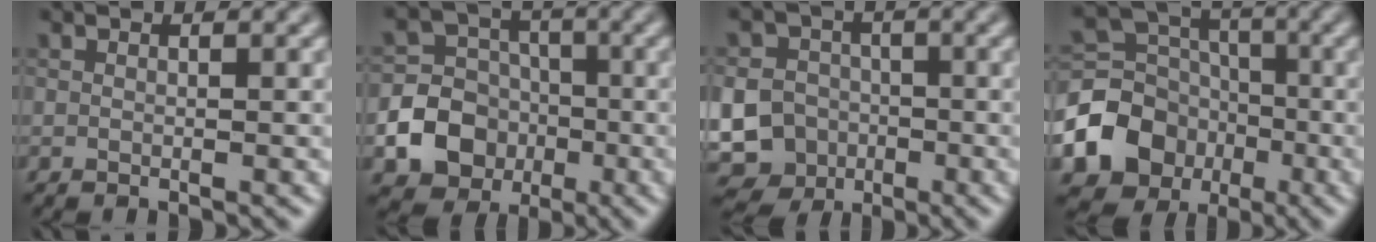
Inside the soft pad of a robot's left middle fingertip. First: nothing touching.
{"total": 9.1, "force": [-3.0, 8.0, 3.0], "torque": [-0.037, -0.012, -0.079]}
{"total": 15.1, "force": [-4.8, 13.8, 4.0], "torque": [-0.113, -0.027, -0.112]}
{"total": 8.9, "force": [-3.4, 7.5, 3.5], "torque": [-0.073, -0.007, -0.071]}